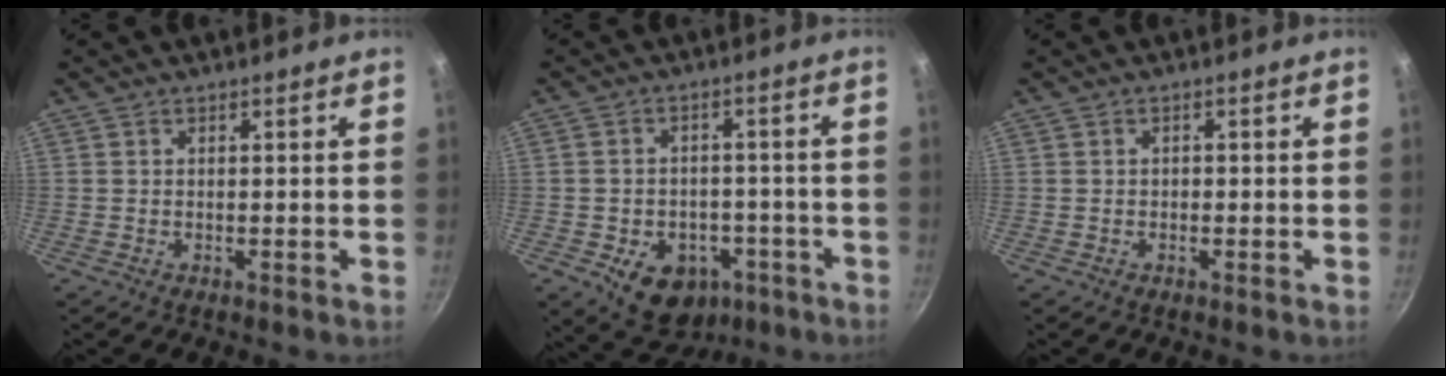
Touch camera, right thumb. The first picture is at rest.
{"total": 12.3, "force": [-5.1, 9.1, 6.4], "torque": [-0.058, 0.029, -0.058]}
{"total": 0.7, "force": [-0.3, 0.5, 0.4], "torque": [-0.005, 0.004, -0.003]}